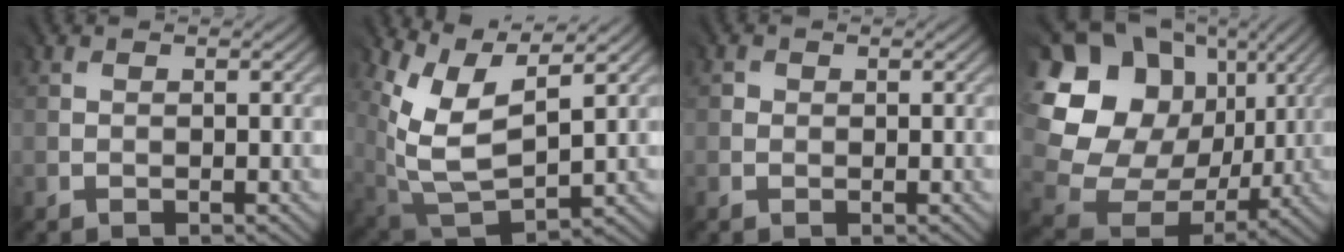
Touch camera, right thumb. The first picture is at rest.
{"total": 8.9, "force": [4.6, 3.9, 6.6], "torque": [-0.172, -0.006, 0.101]}
{"total": 0.6, "force": [-0.1, 0.5, -0.3], "torque": [0.009, -0.001, -0.005]}
{"total": 21.0, "force": [6.2, 17.7, 9.5], "torque": [-0.281, 0.030, 0.136]}